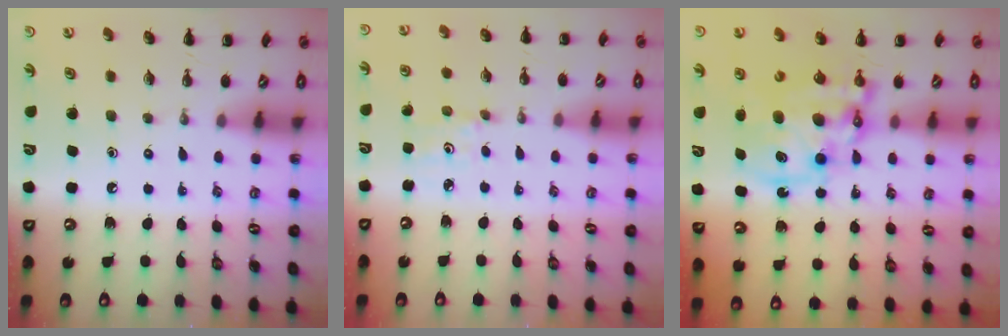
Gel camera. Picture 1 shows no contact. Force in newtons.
{"total": 2.9, "press": 2.8, "slide": 0.8}
{"total": 13.4, "press": 13.1, "slide": 2.9}